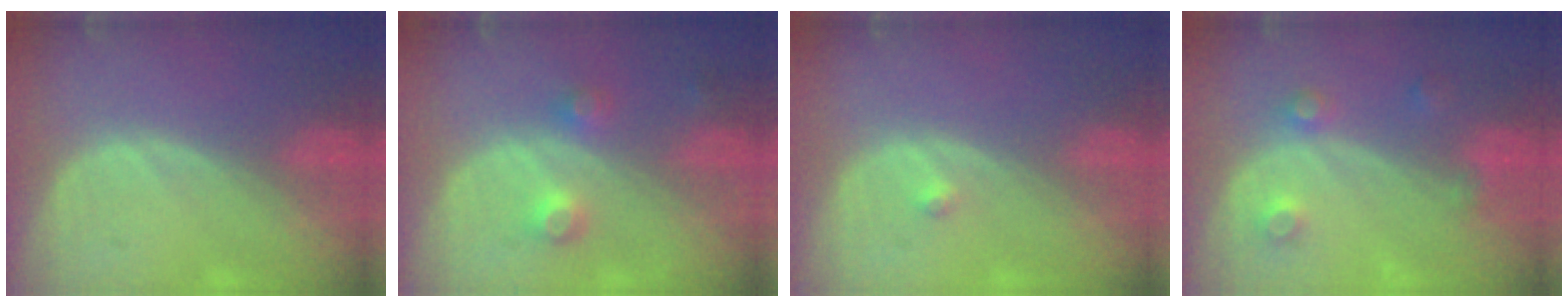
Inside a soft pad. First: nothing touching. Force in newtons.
{"total": 3.6, "press": 3.4, "slide": 1.2}
{"total": 0.7, "press": 0.7, "slide": 0.1}
{"total": 3.6, "press": 3.4, "slide": 1.3}